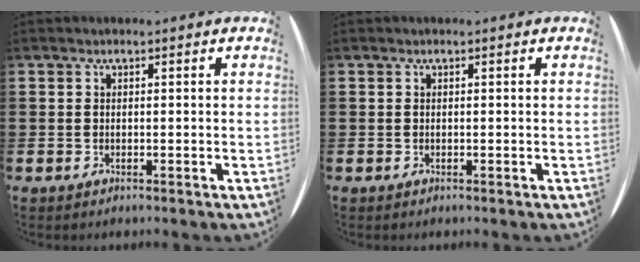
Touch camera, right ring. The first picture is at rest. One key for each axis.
{"total": 0.0}